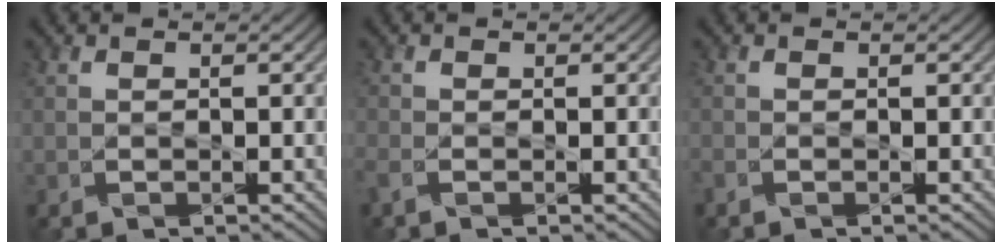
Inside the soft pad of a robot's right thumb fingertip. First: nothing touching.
{"total": 1.5, "force": [-1.0, 0.6, 1.0], "torque": [-0.035, -0.006, -0.027]}
{"total": 0.9, "force": [-0.7, 0.3, 0.4], "torque": [-0.015, -0.004, -0.018]}